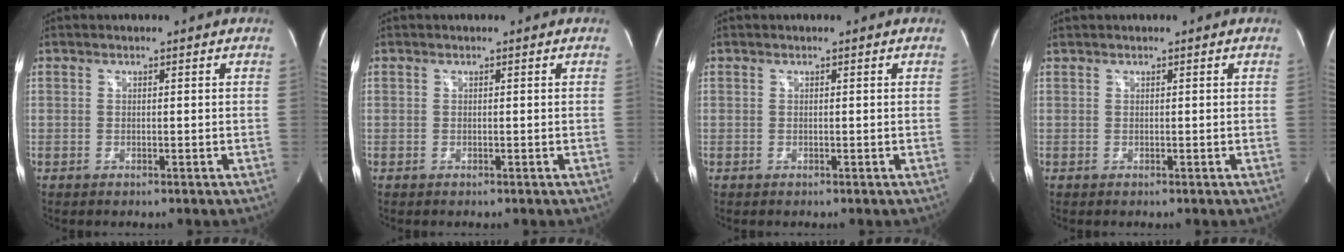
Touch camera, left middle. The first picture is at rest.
{"total": 0.0}
{"total": 0.0}
{"total": 0.0}